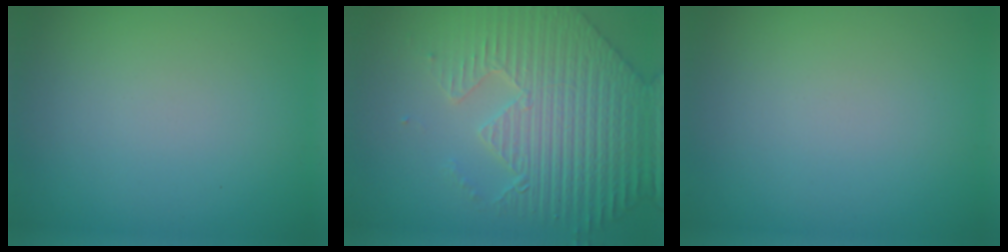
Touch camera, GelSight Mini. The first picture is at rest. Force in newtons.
{"total": 7.1, "press": 5.8, "slide": 4.0}
{"total": 0.0}